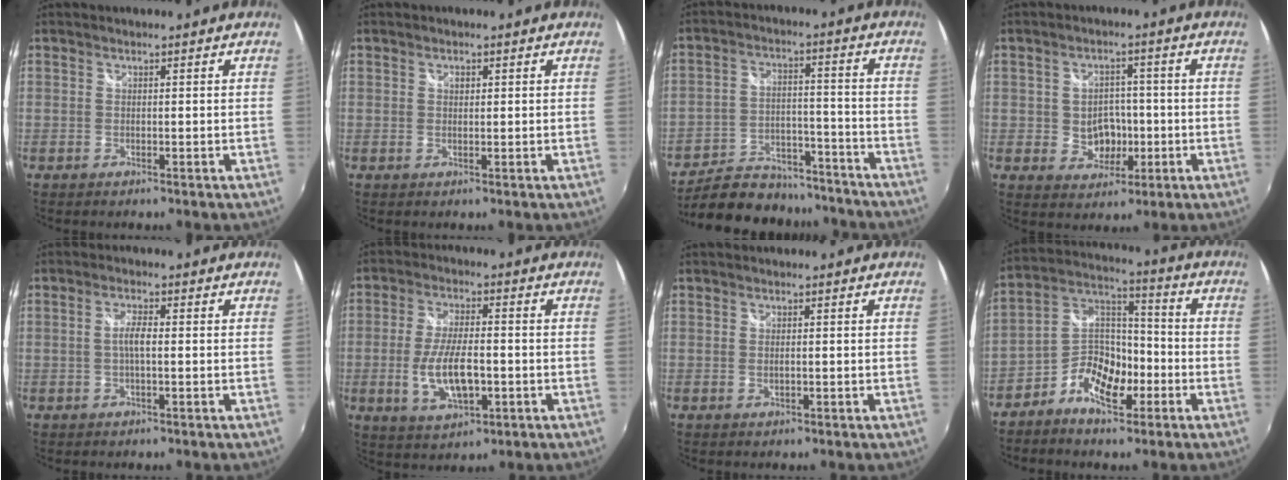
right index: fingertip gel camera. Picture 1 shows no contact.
{"total": 0.9, "force": [0.3, 0.7, 0.5], "torque": [-0.008, 0.002, 0.004]}
{"total": 19.1, "force": [-16.5, 7.7, 6.0], "torque": [-0.136, 0.022, -0.226]}
{"total": 6.0, "force": [-1.1, 5.1, 3.0], "torque": [-0.059, 0.010, -0.004]}
{"total": 2.7, "force": [-0.2, 0.5, 2.7], "torque": [-0.051, 0.002, -0.004]}
{"total": 10.2, "force": [-2.3, 4.2, 9.0], "torque": [-0.178, -0.008, -0.036]}
{"total": 0.8, "force": [-0.1, 0.5, 0.6], "torque": [-0.012, -0.001, -0.002]}
{"total": 10.7, "force": [-5.0, 6.2, 7.1], "torque": [-0.150, 0.023, -0.095]}